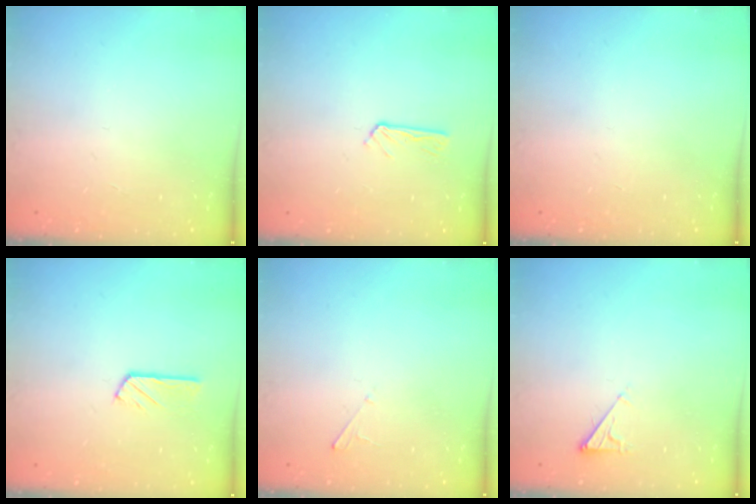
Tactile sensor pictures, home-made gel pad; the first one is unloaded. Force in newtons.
{"total": 2.6, "press": 2.6, "slide": 0.2}
{"total": 0.0}
{"total": 3.3, "press": 3.3, "slide": 0.1}
{"total": 2.0, "press": 2.0, "slide": 0.2}
{"total": 2.9, "press": 2.9, "slide": 0.5}